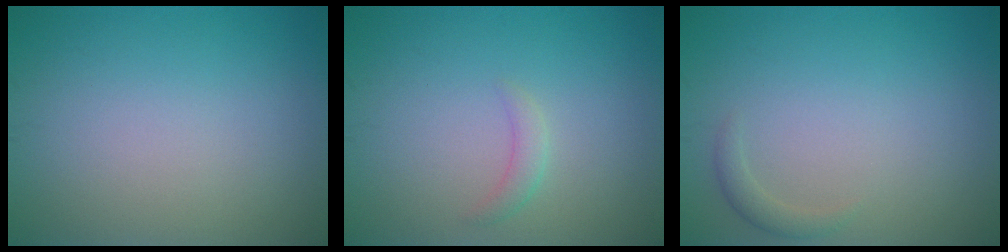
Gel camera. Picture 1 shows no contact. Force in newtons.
{"total": 1.2, "press": 1.2, "slide": 0.1}
{"total": 1.1, "press": 1.1, "slide": 0.0}